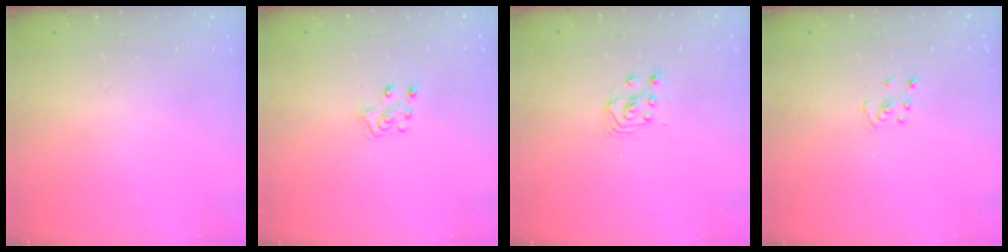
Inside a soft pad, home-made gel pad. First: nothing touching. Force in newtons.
{"total": 6.8, "press": 6.8, "slide": 0.4}
{"total": 3.2, "press": 2.9, "slide": 1.4}
{"total": 3.2, "press": 3.2, "slide": 0.2}